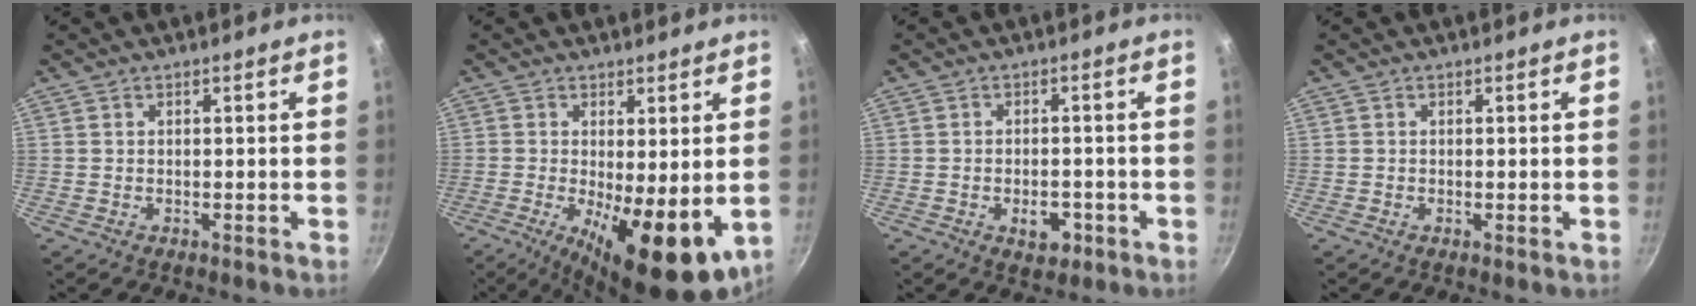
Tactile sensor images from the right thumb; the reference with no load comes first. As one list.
[{"total": 14.1, "force": [-2.3, 5.1, 12.9], "torque": [-0.179, -0.017, -0.025]}, {"total": 4.7, "force": [-1.8, 2.9, 3.2], "torque": [-0.031, 0.011, -0.022]}, {"total": 0.0}]